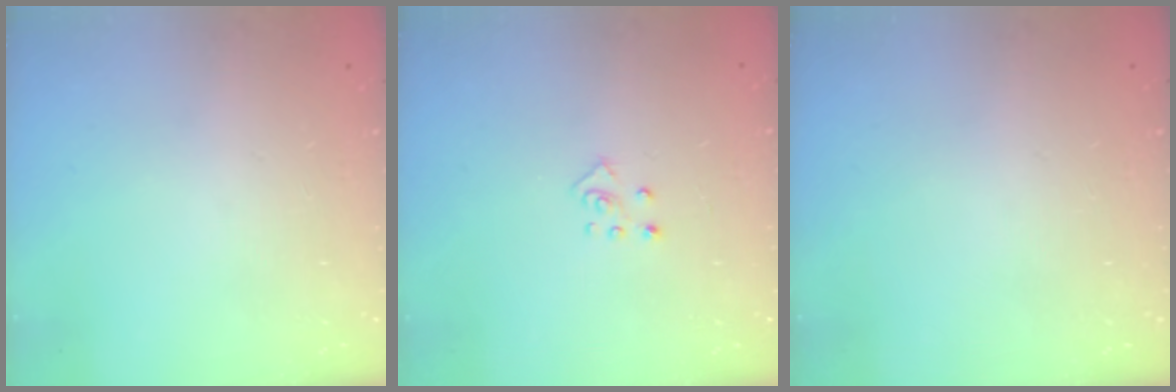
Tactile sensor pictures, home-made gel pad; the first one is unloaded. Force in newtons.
{"total": 3.9, "press": 3.8, "slide": 0.3}
{"total": 0.0}